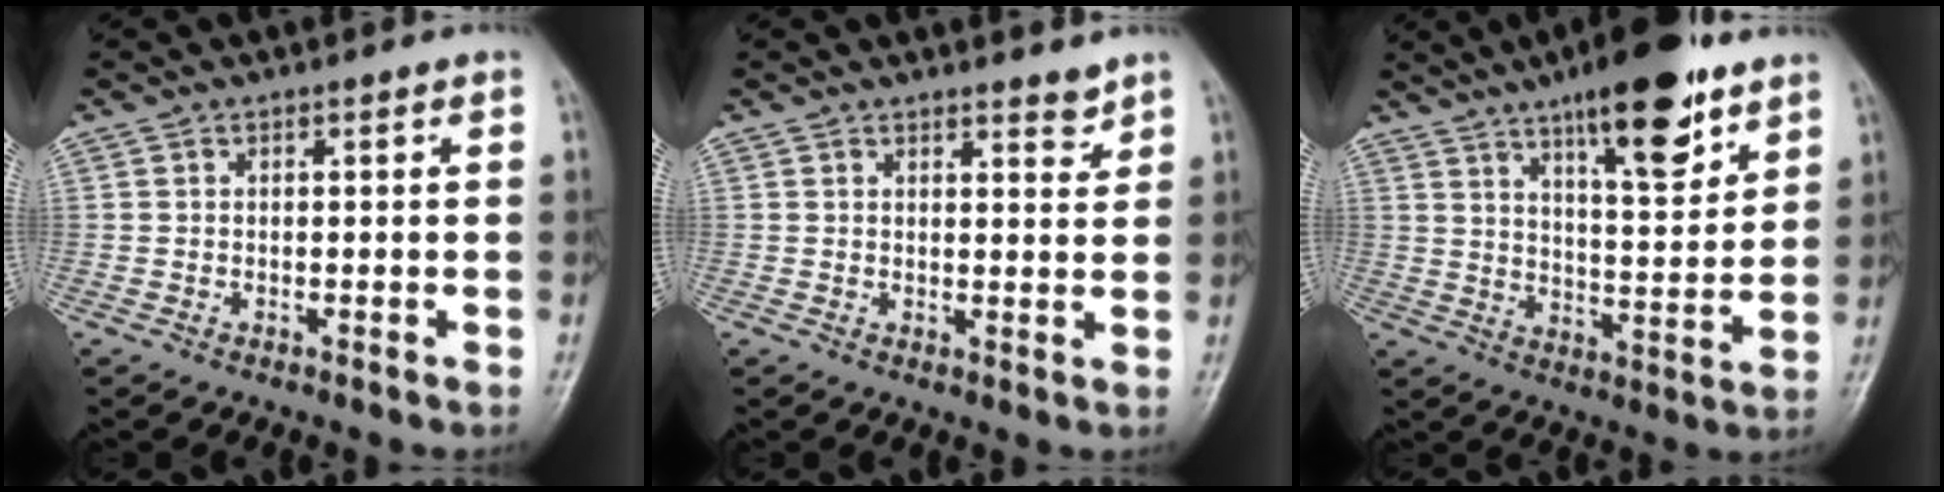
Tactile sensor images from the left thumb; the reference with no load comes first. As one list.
[{"total": 2.5, "force": [2.3, 0.6, 0.9], "torque": [-0.002, -0.020, 0.034]}, {"total": 16.2, "force": [10.1, 4.8, 11.7], "torque": [-0.147, -0.053, 0.158]}]